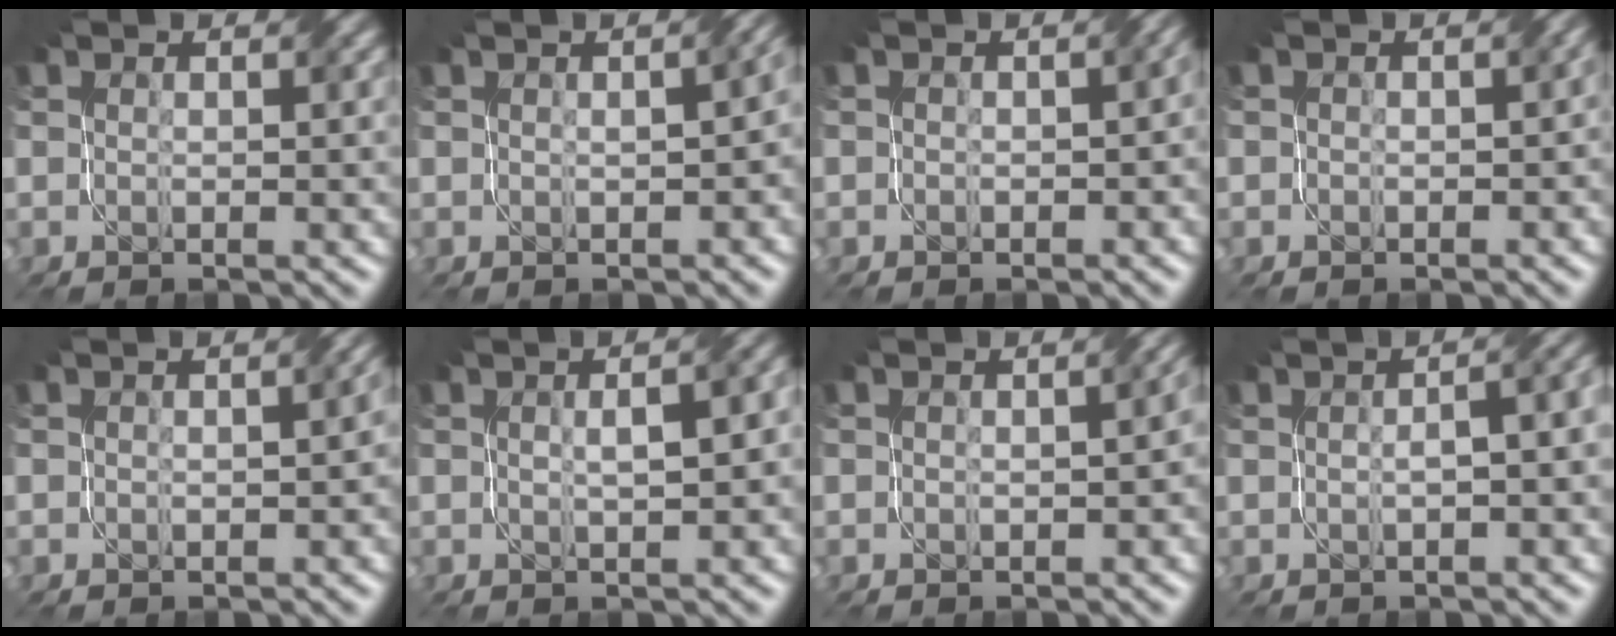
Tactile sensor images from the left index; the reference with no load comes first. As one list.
[{"total": 3.2, "force": [0.0, 1.3, 2.9], "torque": [-0.031, 0.005, 0.009]}, {"total": 2.7, "force": [0.1, 1.8, 2.0], "torque": [-0.013, -0.002, 0.001]}, {"total": 1.9, "force": [0.2, 1.4, 1.2], "torque": [-0.011, -0.004, -0.001]}, {"total": 1.9, "force": [0.0, 0.9, 1.7], "torque": [-0.016, 0.003, 0.003]}, {"total": 4.7, "force": [0.6, 1.7, 4.3], "torque": [-0.046, 0.021, 0.008]}, {"total": 2.3, "force": [0.0, 1.0, 2.0], "torque": [-0.017, 0.003, 0.004]}, {"total": 6.4, "force": [0.6, 3.1, 5.5], "torque": [-0.038, 0.022, -0.009]}]